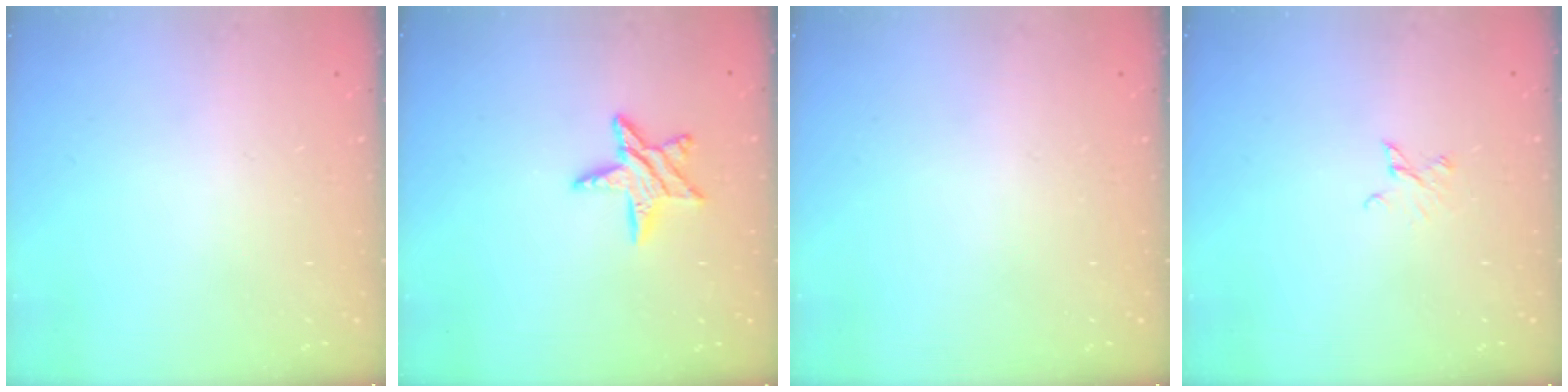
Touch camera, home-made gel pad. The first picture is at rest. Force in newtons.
{"total": 8.1, "press": 8.1, "slide": 0.3}
{"total": 0.0}
{"total": 2.1, "press": 2.1, "slide": 0.3}